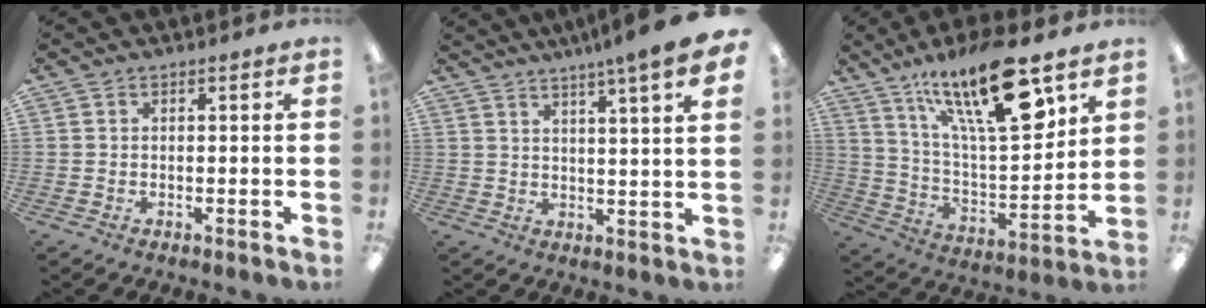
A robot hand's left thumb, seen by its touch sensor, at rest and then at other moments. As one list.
[{"total": 7.1, "force": [4.9, -0.1, 5.1], "torque": [-0.078, -0.030, 0.077]}, {"total": 23.4, "force": [14.6, 7.1, 16.8], "torque": [-0.282, -0.075, 0.235]}]